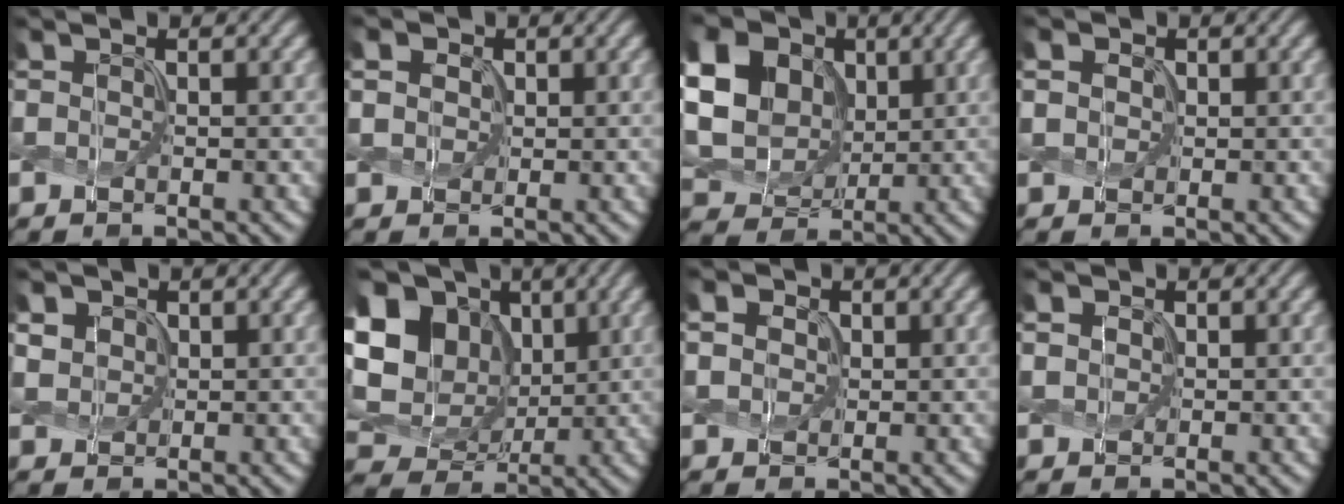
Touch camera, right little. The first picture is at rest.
{"total": 3.7, "force": [1.7, 2.7, 1.9], "torque": [-0.044, 0.017, 0.011]}
{"total": 14.6, "force": [4.2, 11.7, 7.7], "torque": [-0.191, 0.025, 0.078]}
{"total": 2.5, "force": [1.2, 1.9, 1.2], "torque": [-0.028, 0.014, 0.006]}
{"total": 2.6, "force": [1.4, 1.9, 1.0], "torque": [-0.043, 0.005, 0.036]}
{"total": 13.7, "force": [3.7, 10.6, 7.9], "torque": [-0.188, 0.027, 0.068]}
{"total": 4.6, "force": [2.1, 3.3, 2.4], "torque": [-0.059, 0.019, 0.014]}
{"total": 1.4, "force": [0.7, 1.1, 0.5], "torque": [-0.016, 0.007, 0.007]}